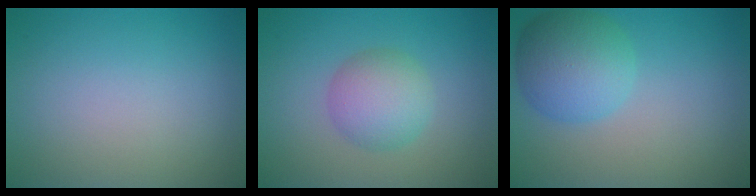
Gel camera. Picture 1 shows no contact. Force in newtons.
{"total": 3.9, "press": 3.9, "slide": 0.2}
{"total": 5.6, "press": 5.6, "slide": 0.2}